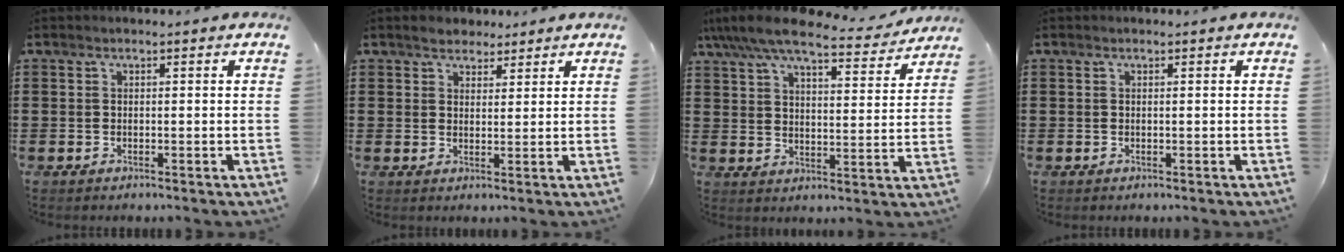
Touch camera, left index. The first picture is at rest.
{"total": 2.6, "force": [2.2, 1.3, 0.0], "torque": [-0.009, 0.010, 0.042]}
{"total": 8.0, "force": [7.0, 1.2, 3.6], "torque": [-0.099, -0.037, 0.121]}
{"total": 0.0}